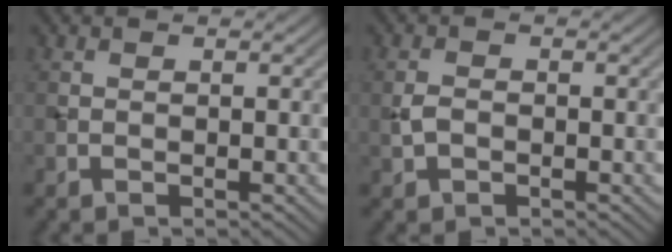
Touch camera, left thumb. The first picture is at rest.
{"total": 1.9, "force": [-0.4, 1.3, 1.3], "torque": [-0.033, 0.001, -0.011]}